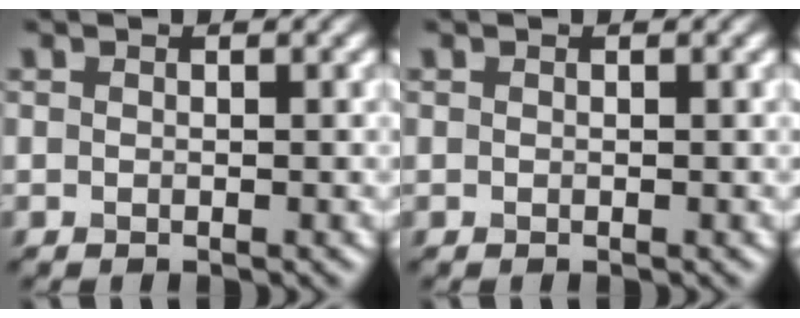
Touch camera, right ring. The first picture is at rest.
{"total": 0.0}